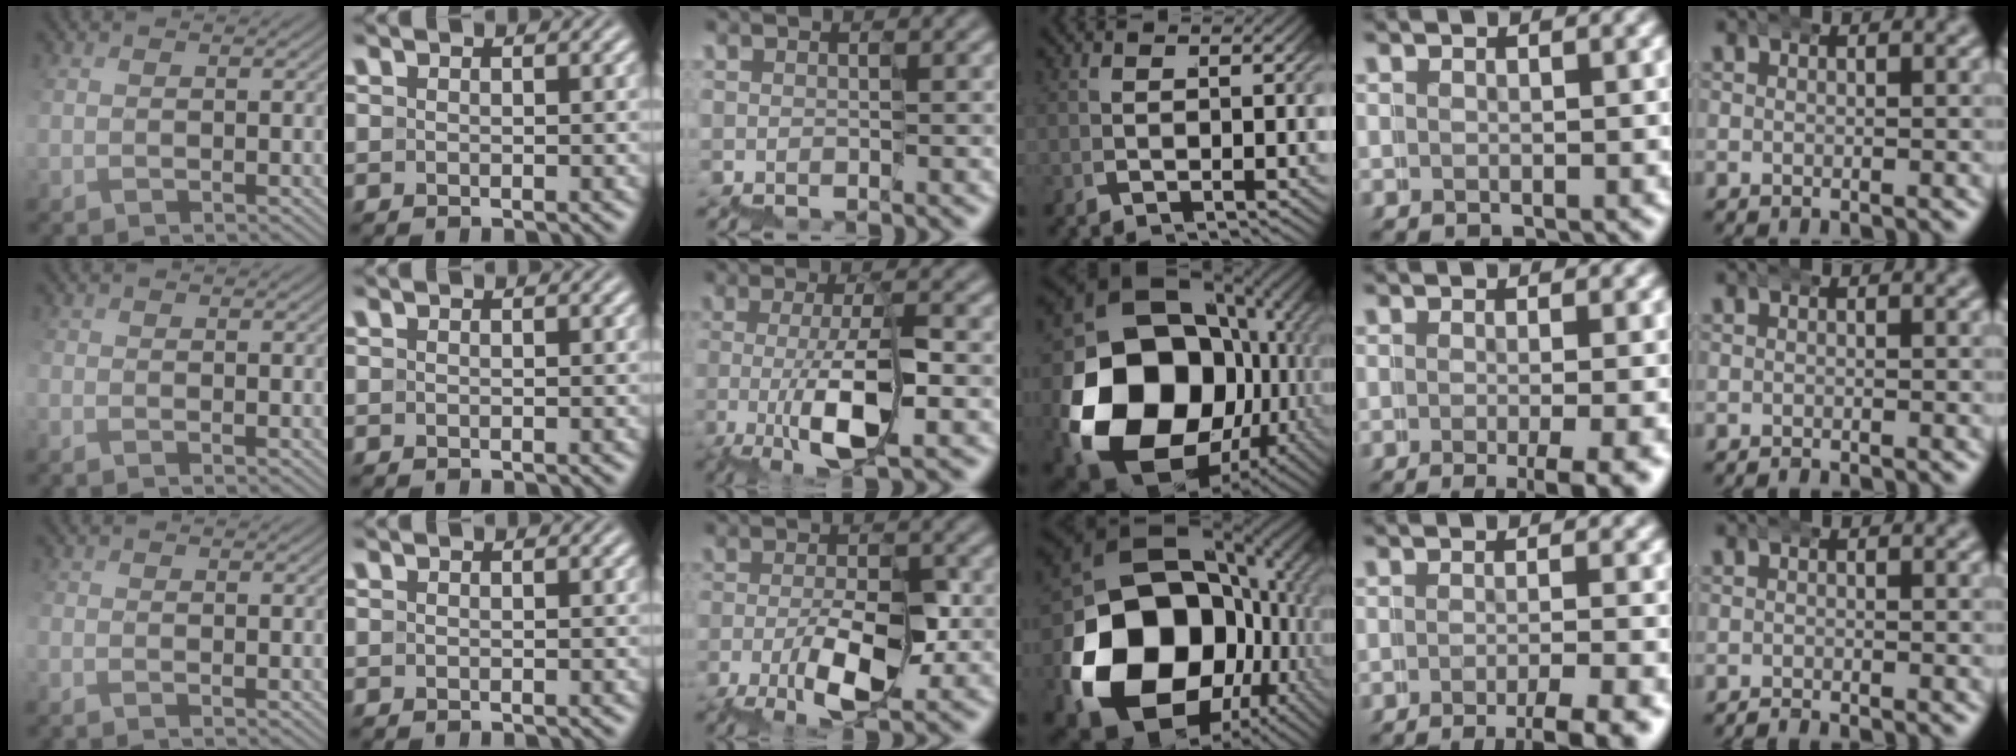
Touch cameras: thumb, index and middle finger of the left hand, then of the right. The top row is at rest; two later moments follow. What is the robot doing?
{"motion": "wrap", "object": "belt"}